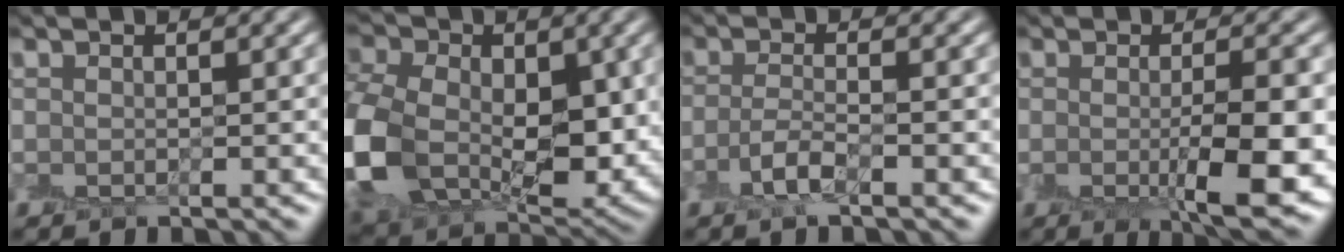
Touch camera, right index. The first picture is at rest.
{"total": 13.2, "force": [-1.3, 9.4, 9.2], "torque": [-0.217, -0.019, -0.022]}
{"total": 2.1, "force": [-1.2, 0.6, 1.7], "torque": [-0.035, 0.002, -0.025]}
{"total": 6.7, "force": [-1.0, 1.5, 6.4], "torque": [-0.090, -0.012, -0.007]}